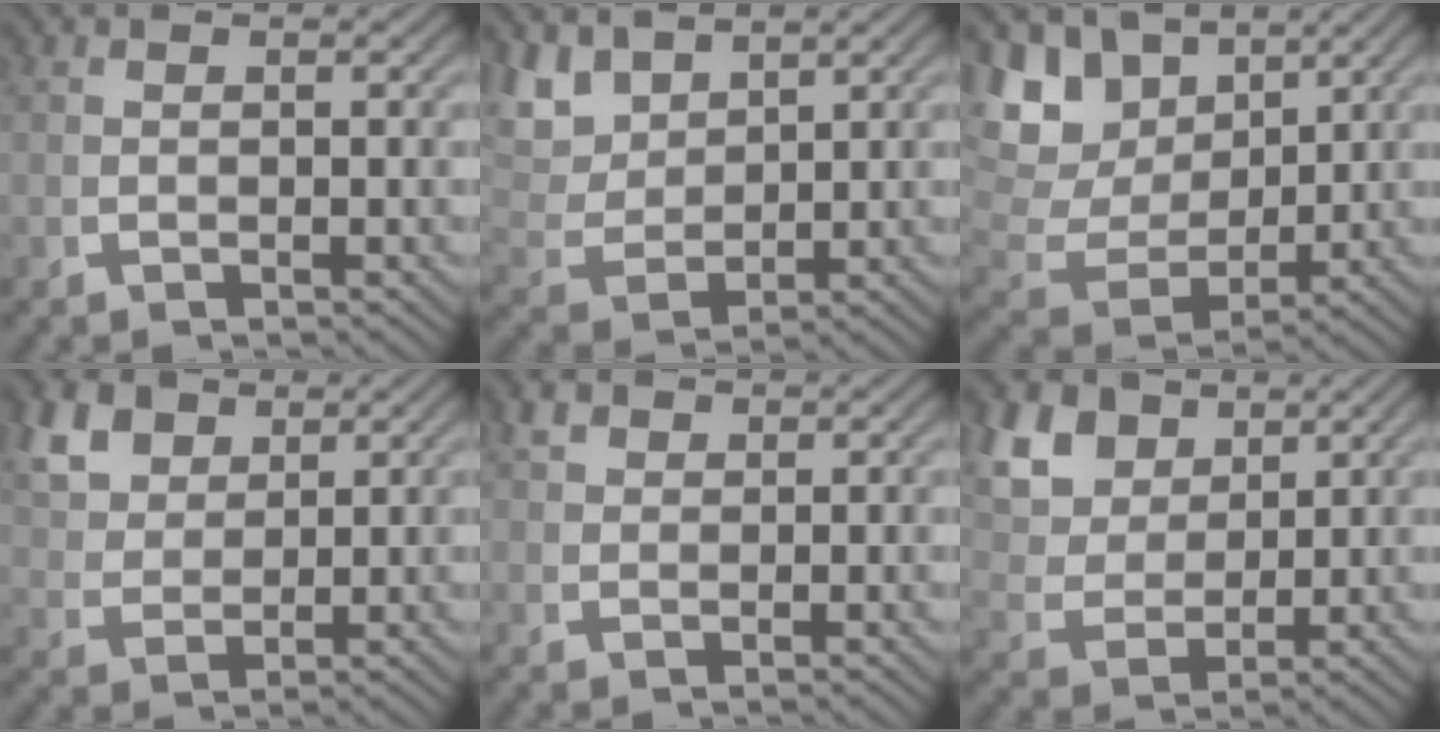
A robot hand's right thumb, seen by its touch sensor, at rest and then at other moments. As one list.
[{"total": 5.2, "force": [2.3, 3.4, 3.1], "torque": [-0.083, -0.011, 0.057]}, {"total": 10.2, "force": [2.1, 7.7, 6.5], "torque": [-0.154, -0.022, 0.043]}, {"total": 5.7, "force": [3.5, 3.5, 2.9], "torque": [-0.063, -0.003, 0.071]}, {"total": 2.1, "force": [1.7, 1.0, 0.6], "torque": [-0.010, 0.001, 0.035]}, {"total": 8.0, "force": [3.2, 5.7, 4.6], "torque": [-0.112, -0.016, 0.066]}]